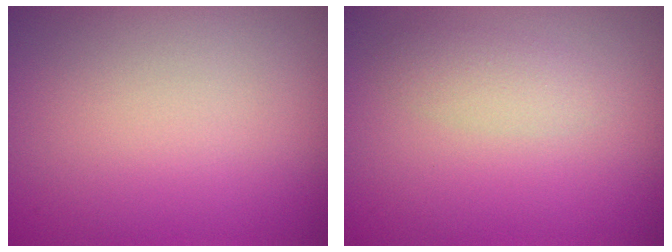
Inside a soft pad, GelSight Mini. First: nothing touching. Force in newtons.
{"total": 1.8, "press": 1.8, "slide": 0.1}